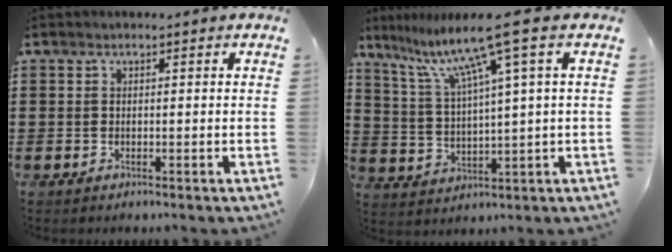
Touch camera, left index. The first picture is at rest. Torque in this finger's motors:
{"motor_torque": [2.14, 0.00, 0.50, 0.21]}